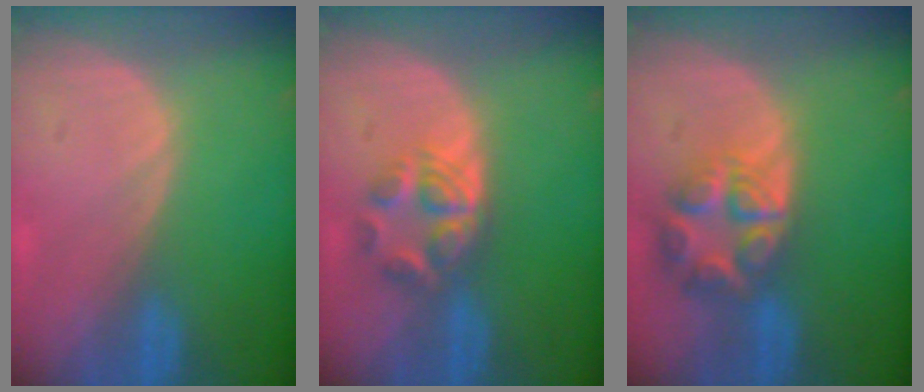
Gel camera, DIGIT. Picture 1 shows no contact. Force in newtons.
{"total": 5.9, "press": 5.0, "slide": 3.2}
{"total": 7.9, "press": 6.9, "slide": 3.8}